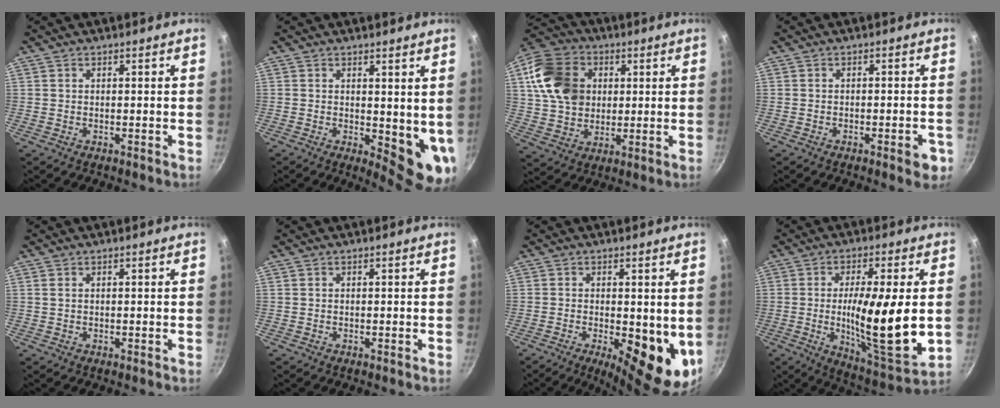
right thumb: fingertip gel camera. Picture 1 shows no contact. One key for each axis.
{"total": 8.2, "fx": 1.4, "fy": 3.6, "fz": 7.3, "tx": -0.075, "ty": -0.024, "tz": 0.025}
{"total": 16.2, "fx": 3.9, "fy": 12.9, "fz": 9.0, "tx": -0.145, "ty": 0.004, "tz": 0.069}
{"total": 5.1, "fx": -2.3, "fy": 1.8, "fz": 4.2, "tx": -0.040, "ty": 0.012, "tz": -0.026}
{"total": 0.6, "fx": 0.2, "fy": 0.4, "fz": 0.4, "tx": -0.008, "ty": 0.000, "tz": 0.003}
{"total": 0.0}
{"total": 11.8, "fx": -2.0, "fy": 4.4, "fz": 10.8, "tx": -0.126, "ty": -0.013, "tz": -0.015}
{"total": 19.2, "fx": -0.9, "fy": 4.5, "fz": 18.6, "tx": -0.298, "ty": -0.021, "tz": -0.013}